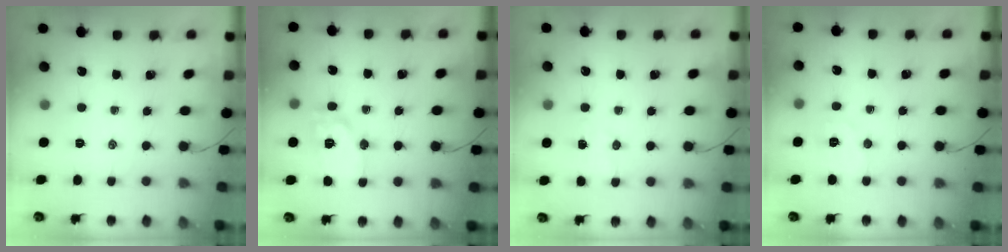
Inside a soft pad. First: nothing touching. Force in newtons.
{"total": 12.2, "press": 12.2, "slide": 1.2}
{"total": 4.5, "press": 4.4, "slide": 1.1}
{"total": 6.3, "press": 6.2, "slide": 1.0}